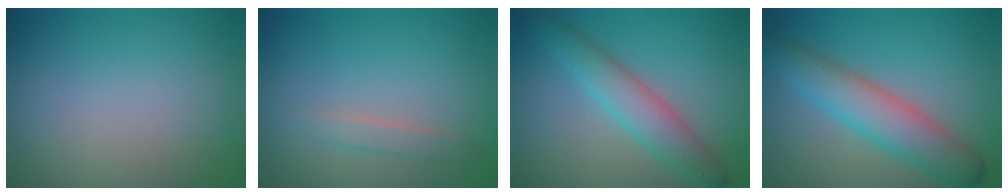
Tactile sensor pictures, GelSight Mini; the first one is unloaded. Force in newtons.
{"total": 1.3, "press": 1.3, "slide": 0.1}
{"total": 4.1, "press": 4.1, "slide": 0.1}
{"total": 5.5, "press": 5.5, "slide": 0.1}